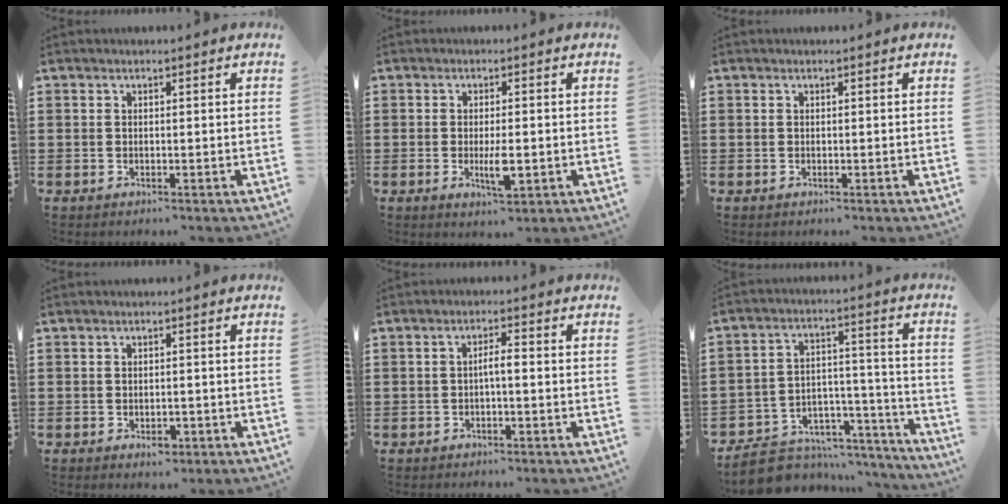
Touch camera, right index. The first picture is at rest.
{"total": 4.5, "force": [-1.0, 1.4, 4.2], "torque": [-0.083, -0.004, -0.021]}
{"total": 0.0}
{"total": 1.8, "force": [-0.8, 1.0, 1.3], "torque": [-0.026, 0.000, -0.014]}
{"total": 2.0, "force": [-0.5, 0.3, 1.9], "torque": [-0.036, 0.002, -0.011]}
{"total": 6.2, "force": [-5.1, 3.2, 1.1], "torque": [-0.023, 0.009, -0.093]}